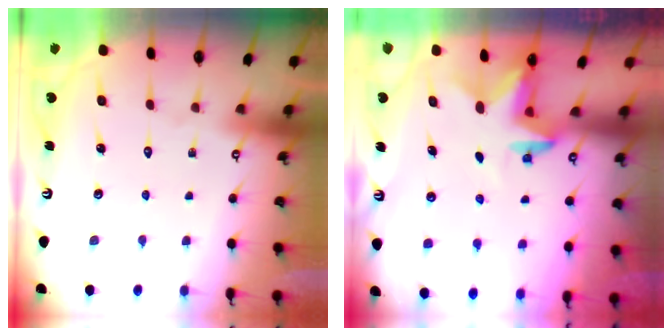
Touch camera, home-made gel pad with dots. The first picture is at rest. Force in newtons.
{"total": 2.6, "press": 2.5, "slide": 0.4}